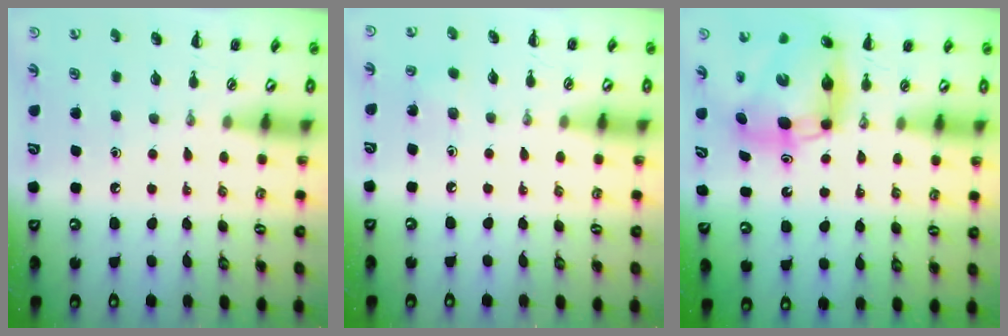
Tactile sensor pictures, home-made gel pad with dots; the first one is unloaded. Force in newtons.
{"total": 1.4, "press": 1.3, "slide": 0.5}
{"total": 8.8, "press": 8.5, "slide": 2.4}